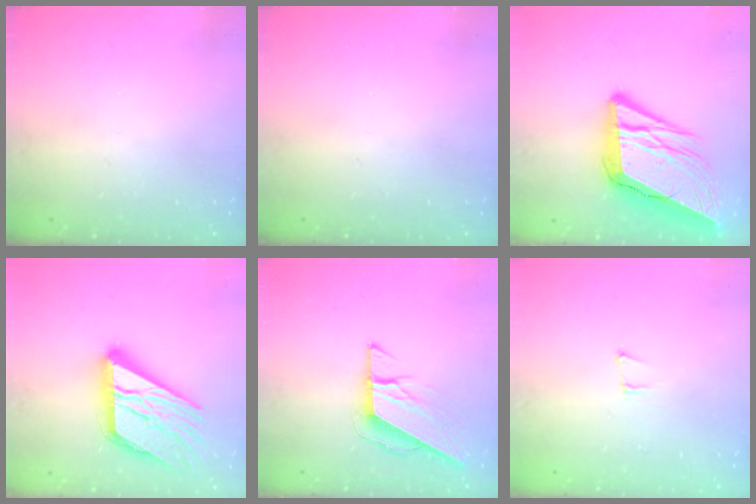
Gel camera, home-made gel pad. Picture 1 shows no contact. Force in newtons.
{"total": 0.0}
{"total": 18.2, "press": 18.0, "slide": 2.6}
{"total": 22.9, "press": 22.8, "slide": 2.3}
{"total": 8.0, "press": 8.0, "slide": 0.5}
{"total": 5.0, "press": 4.1, "slide": 2.9}